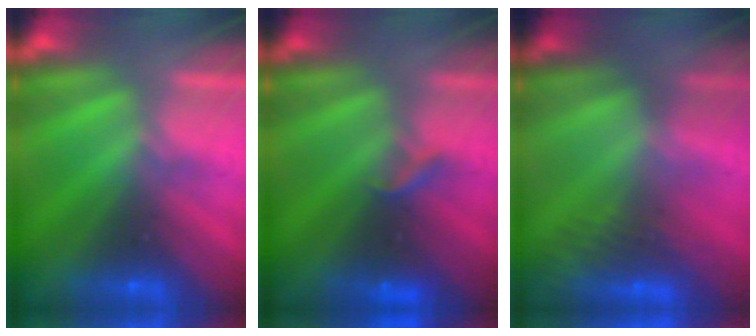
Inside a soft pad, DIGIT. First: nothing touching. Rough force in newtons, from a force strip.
{"total": 2.2}
{"total": 2.8}